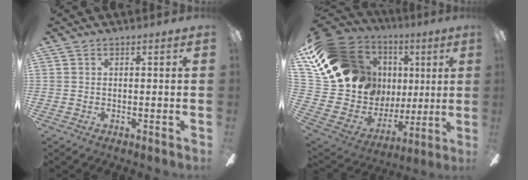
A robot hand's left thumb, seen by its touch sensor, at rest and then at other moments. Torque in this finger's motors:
{"motor_torque": [1.68, 3.33, 1.43, -1.34, 0.26]}